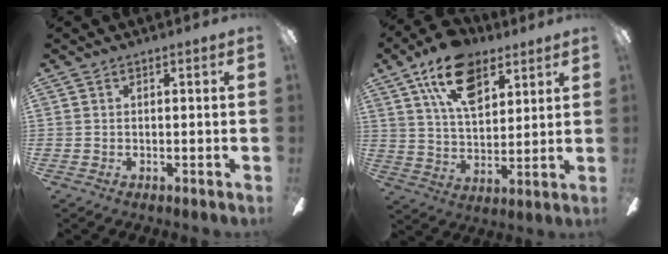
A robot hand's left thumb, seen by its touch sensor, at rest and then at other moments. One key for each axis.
{"total": 16.5, "fx": 9.4, "fy": 9.0, "fz": 10.1, "tx": -0.170, "ty": -0.022, "tz": 0.169}